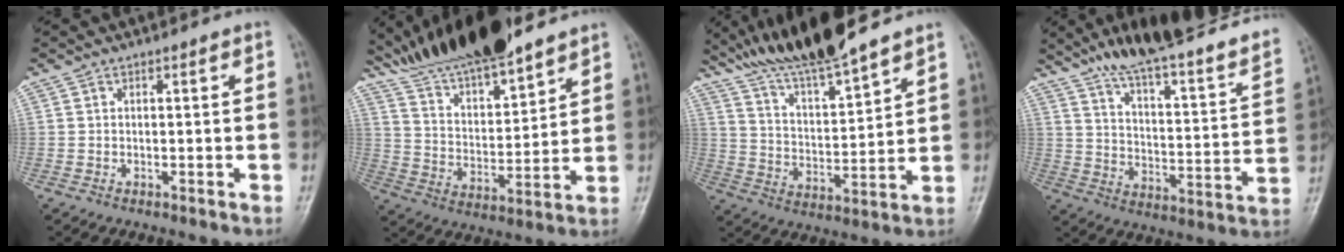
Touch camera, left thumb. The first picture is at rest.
{"total": 15.8, "force": [13.8, 3.2, 7.1], "torque": [-0.102, -0.066, 0.254]}
{"total": 14.1, "force": [12.2, 1.3, 6.9], "torque": [-0.113, -0.064, 0.229]}
{"total": 26.8, "force": [21.2, 4.5, 15.9], "torque": [-0.211, -0.080, 0.301]}